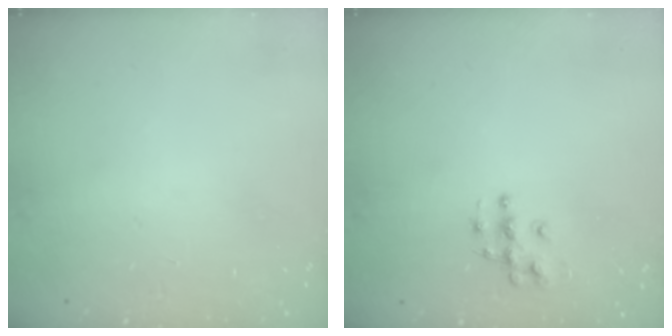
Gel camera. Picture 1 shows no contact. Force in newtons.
{"total": 4.8, "press": 4.8, "slide": 0.3}